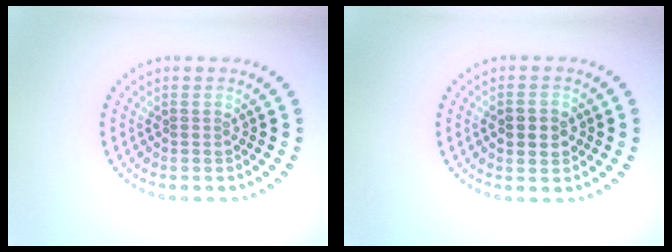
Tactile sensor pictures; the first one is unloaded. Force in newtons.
{"total": 3.2, "press": 3.2, "slide": 0.2}